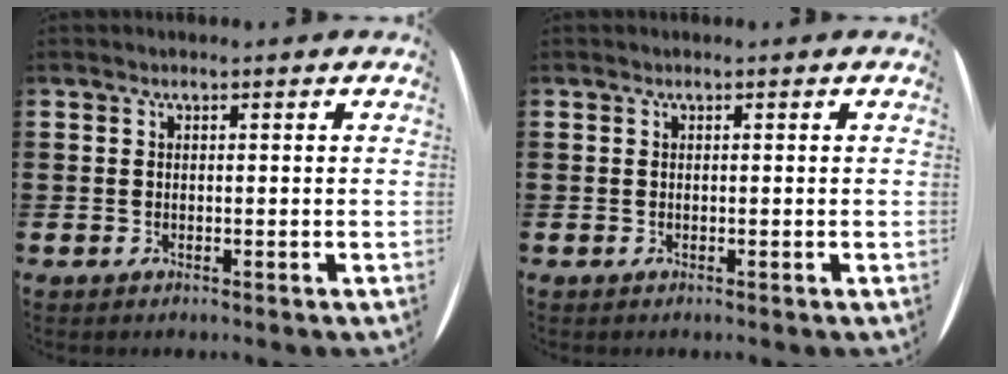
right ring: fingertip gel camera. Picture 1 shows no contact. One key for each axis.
{"total": 0.0}